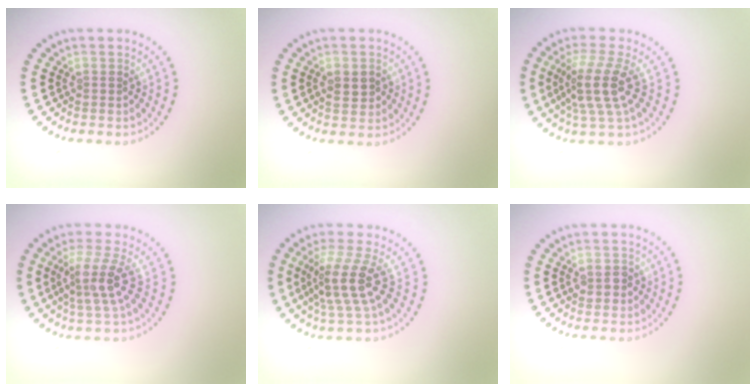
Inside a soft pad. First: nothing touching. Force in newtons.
{"total": 2.3, "press": 2.3, "slide": 0.2}
{"total": 4.3, "press": 3.2, "slide": 2.8}
{"total": 3.7, "press": 2.7, "slide": 2.5}
{"total": 4.3, "press": 3.1, "slide": 2.9}
{"total": 1.7, "press": 1.7, "slide": 0.0}